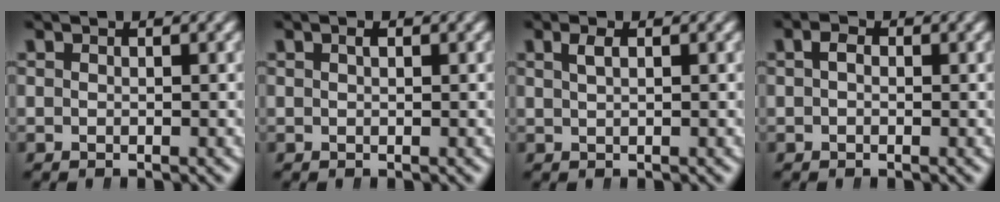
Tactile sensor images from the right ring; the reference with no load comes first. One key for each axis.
{"total": 0.8, "fx": 0.3, "fy": 0.3, "fz": 0.7, "tx": -0.003, "ty": 0.006, "tz": 0.004}
{"total": 1.2, "fx": 0.6, "fy": 0.0, "fz": 1.0, "tx": -0.016, "ty": 0.009, "tz": 0.011}
{"total": 1.4, "fx": 0.0, "fy": 1.0, "fz": 0.9, "tx": -0.020, "ty": 0.004, "tz": -0.001}